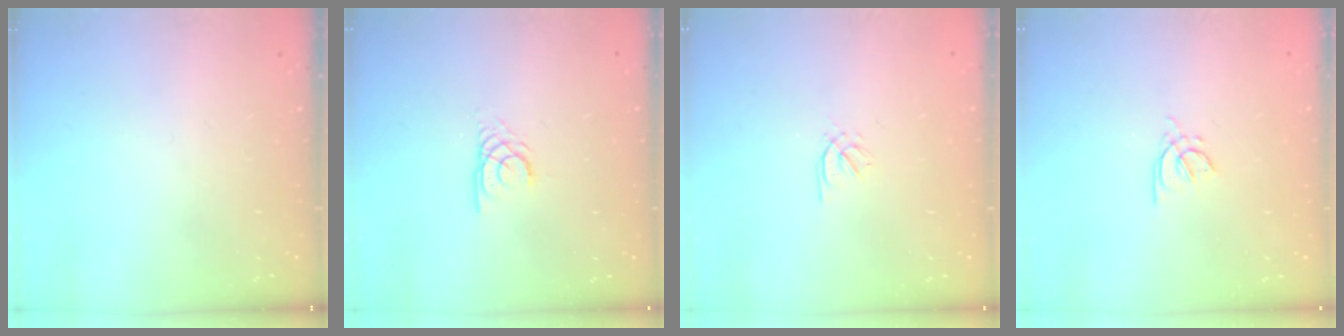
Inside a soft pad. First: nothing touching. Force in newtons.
{"total": 2.2, "press": 2.2, "slide": 0.3}
{"total": 0.5, "press": 0.3, "slide": 0.4}
{"total": 2.8, "press": 2.7, "slide": 0.8}